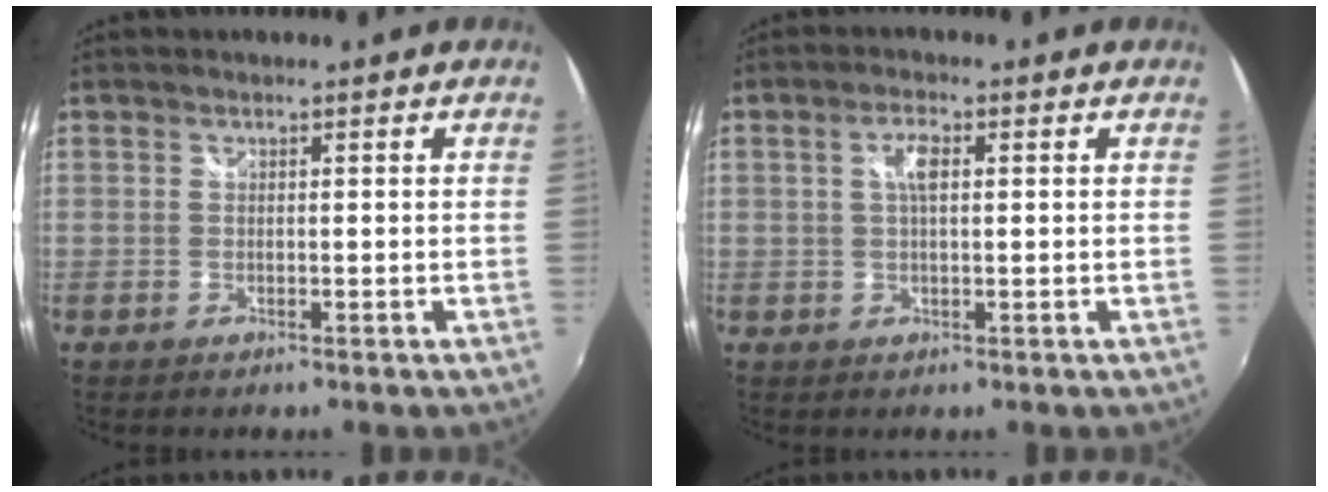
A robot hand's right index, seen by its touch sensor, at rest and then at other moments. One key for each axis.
{"total": 3.3, "fx": 0.8, "fy": 1.2, "fz": 3.0, "tx": -0.056, "ty": 0.006, "tz": 0.012}